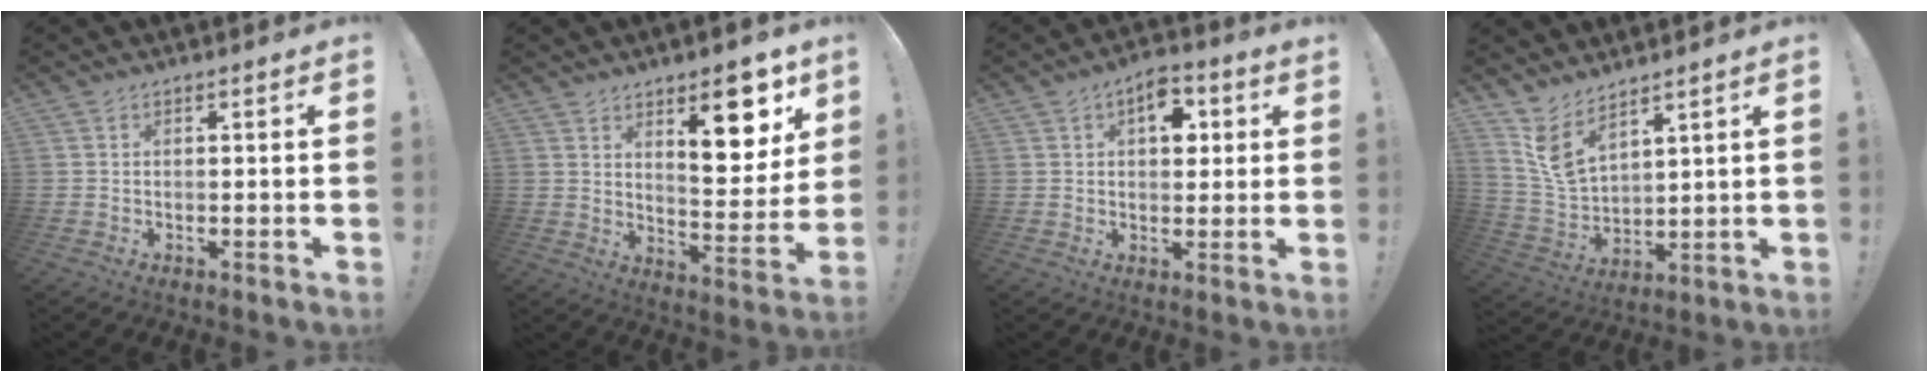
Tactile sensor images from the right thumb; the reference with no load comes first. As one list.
[{"total": 14.9, "force": [8.2, 5.9, 11.0], "torque": [-0.129, -0.049, 0.131]}, {"total": 8.0, "force": [2.8, 5.1, 5.5], "torque": [-0.059, -0.003, 0.044]}, {"total": 8.5, "force": [6.6, 3.6, 3.9], "torque": [-0.085, -0.044, 0.133]}]